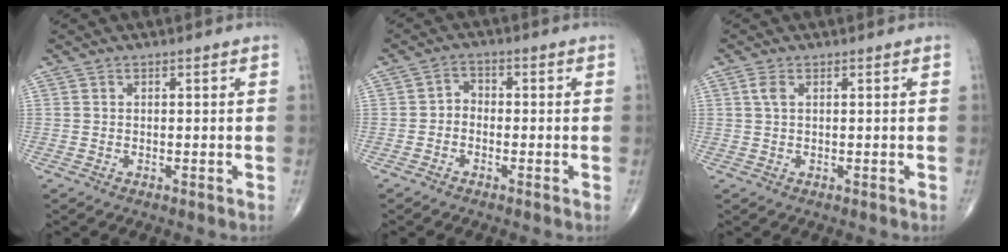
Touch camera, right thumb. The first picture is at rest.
{"total": 2.6, "force": [-1.0, 1.9, 1.3], "torque": [-0.006, 0.017, -0.031]}
{"total": 1.8, "force": [0.6, 0.8, 1.5], "torque": [-0.040, 0.010, 0.014]}